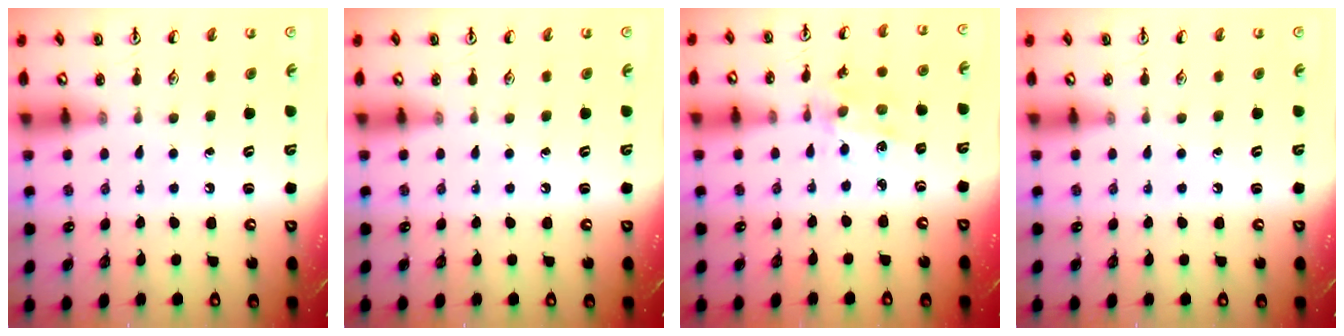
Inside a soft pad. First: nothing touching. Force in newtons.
{"total": 0.0}
{"total": 3.0, "press": 2.9, "slide": 0.8}
{"total": 0.0}